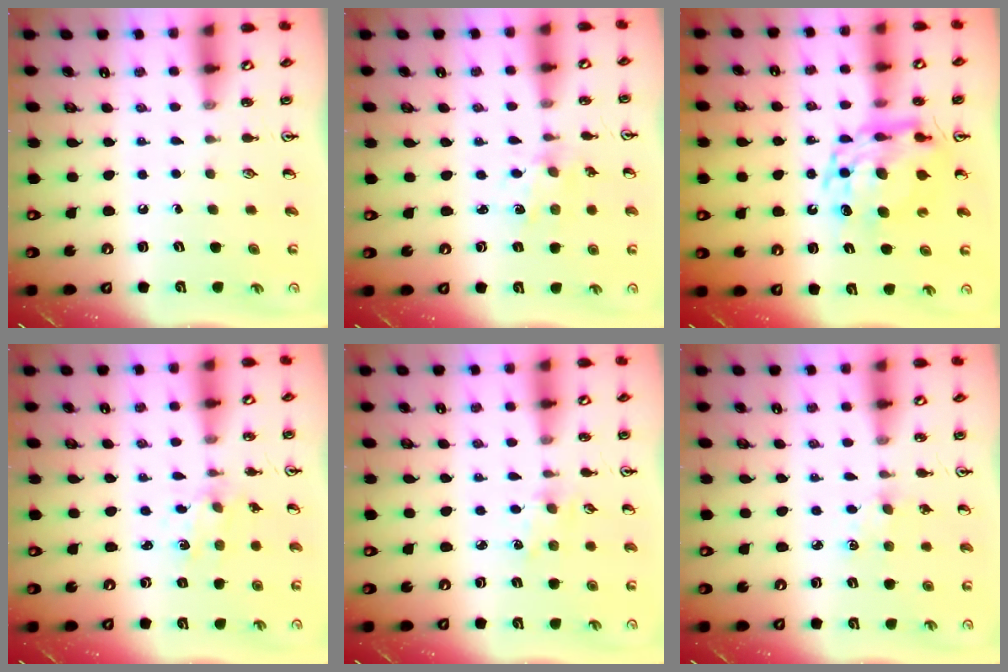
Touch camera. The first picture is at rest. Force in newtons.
{"total": 2.0, "press": 1.8, "slide": 0.7}
{"total": 13.6, "press": 13.5, "slide": 1.0}
{"total": 1.1, "press": 1.1, "slide": 0.3}
{"total": 2.0, "press": 2.0, "slide": 0.4}
{"total": 3.7, "press": 3.7, "slide": 0.5}